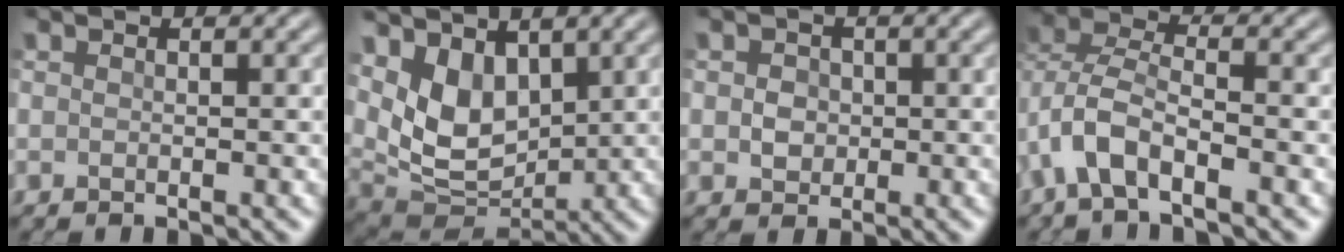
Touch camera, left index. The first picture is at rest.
{"total": 6.1, "force": [2.4, 3.9, 4.0], "torque": [-0.084, -0.013, 0.046]}
{"total": 2.0, "force": [0.3, 1.8, 0.8], "torque": [-0.006, 0.007, -0.001]}
{"total": 4.9, "force": [-2.3, 2.3, 3.7], "torque": [-0.078, 0.008, -0.055]}